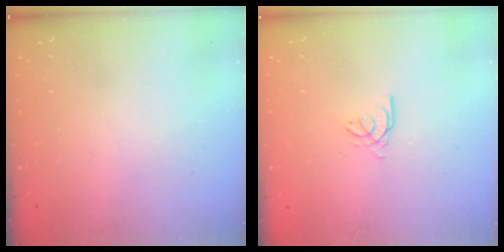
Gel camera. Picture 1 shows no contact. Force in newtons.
{"total": 2.6, "press": 2.6, "slide": 0.3}